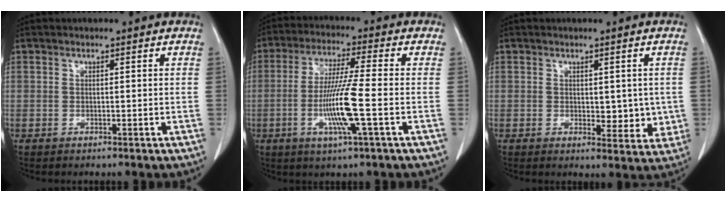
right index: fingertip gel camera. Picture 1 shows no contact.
{"total": 10.2, "force": [-2.6, -0.5, 9.8], "torque": [-0.195, -0.013, -0.052]}
{"total": 4.8, "force": [0.1, 2.7, 3.9], "torque": [-0.034, -0.009, 0.009]}